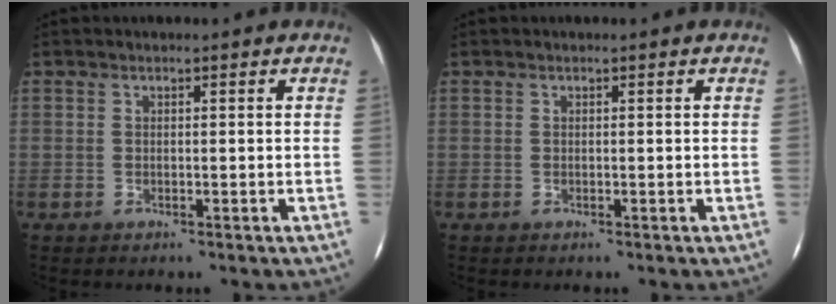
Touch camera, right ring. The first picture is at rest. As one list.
[{"total": 0.0}]